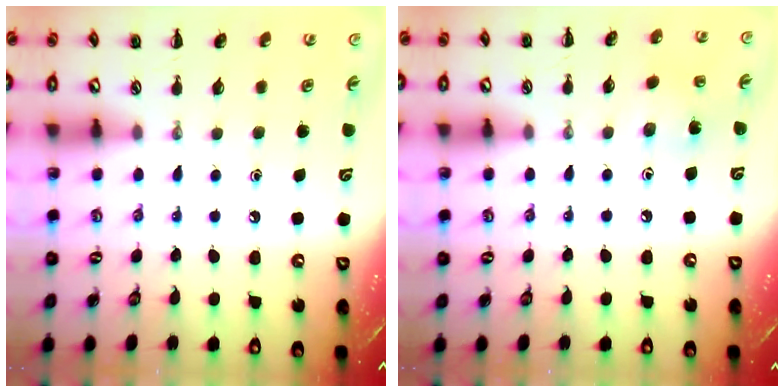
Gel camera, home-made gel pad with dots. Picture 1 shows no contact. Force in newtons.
{"total": 4.5, "press": 4.3, "slide": 1.3}